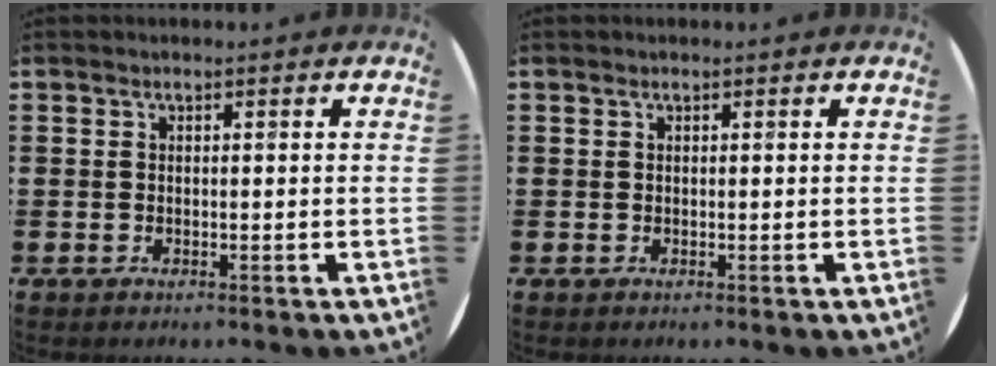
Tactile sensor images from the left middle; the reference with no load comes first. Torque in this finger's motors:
{"motor_torque": [0.53, -0.51, -0.02, 0.04]}